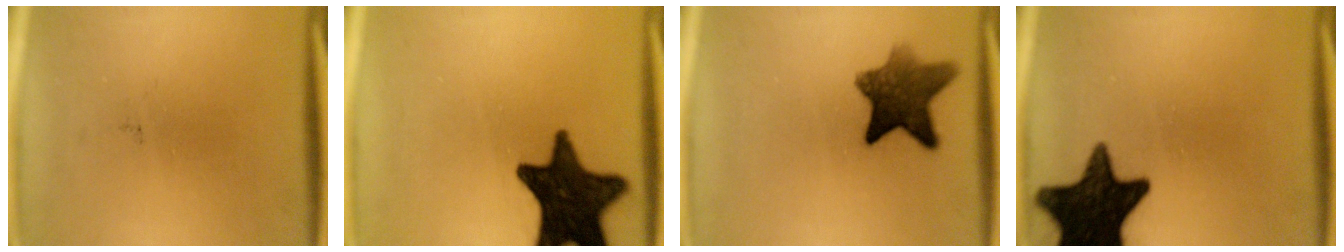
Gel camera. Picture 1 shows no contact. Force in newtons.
{"total": 17.2}
{"total": 9.4}
{"total": 17.6}